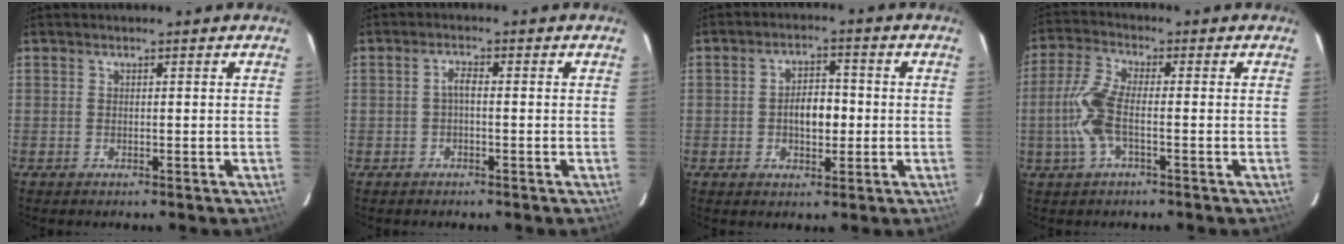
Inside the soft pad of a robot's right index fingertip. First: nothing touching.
{"total": 1.6, "force": [-0.5, 0.5, 1.5], "torque": [-0.030, 0.008, -0.011]}
{"total": 5.7, "force": [-0.7, 3.2, 4.6], "torque": [-0.083, 0.010, -0.009]}
{"total": 8.4, "force": [-1.8, 2.6, 7.7], "torque": [-0.177, 0.004, -0.038]}